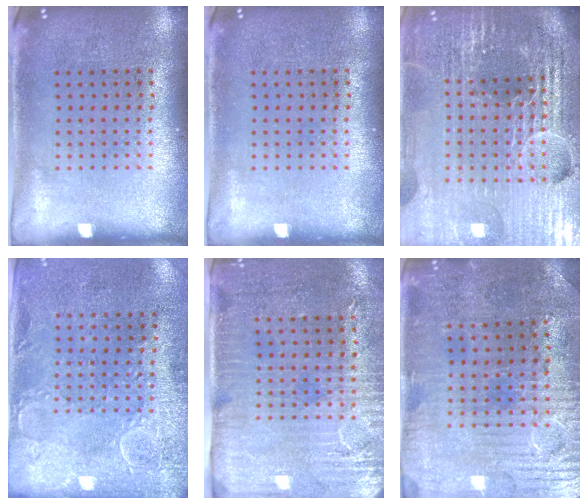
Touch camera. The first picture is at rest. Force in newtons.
{"total": 0.0}
{"total": 6.7, "press": 5.9, "slide": 3.1}
{"total": 2.9, "press": 2.3, "slide": 1.7}
{"total": 3.1, "press": 2.6, "slide": 1.6}
{"total": 1.7, "press": 1.7, "slide": 0.5}